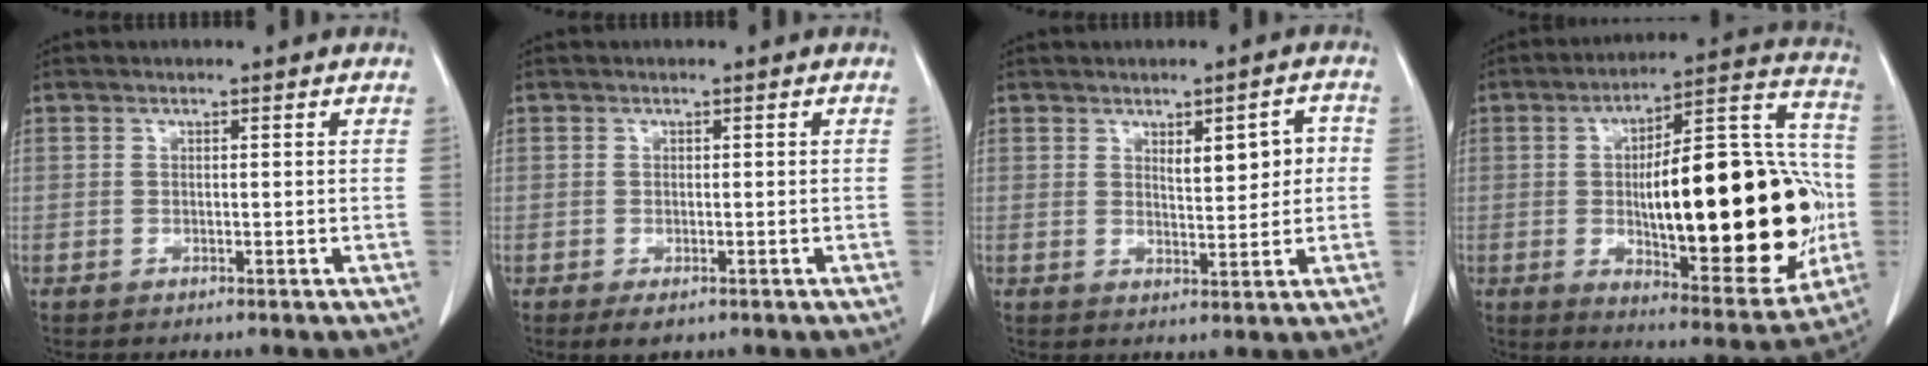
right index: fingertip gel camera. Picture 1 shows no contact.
{"total": 1.9, "force": [-1.0, 1.1, 1.1], "torque": [-0.015, -0.001, -0.009]}
{"total": 5.3, "force": [1.1, 1.8, 4.9], "torque": [-0.068, 0.011, 0.021]}
{"total": 29.9, "force": [-2.5, 8.9, 28.5], "torque": [-0.373, 0.018, -0.027]}